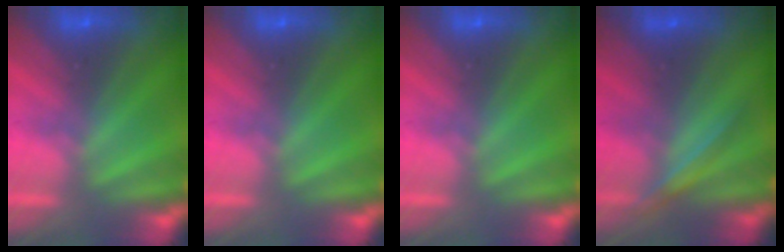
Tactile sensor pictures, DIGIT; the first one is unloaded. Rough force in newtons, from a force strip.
{"total": 0.0}
{"total": 0.0}
{"total": 2.0}